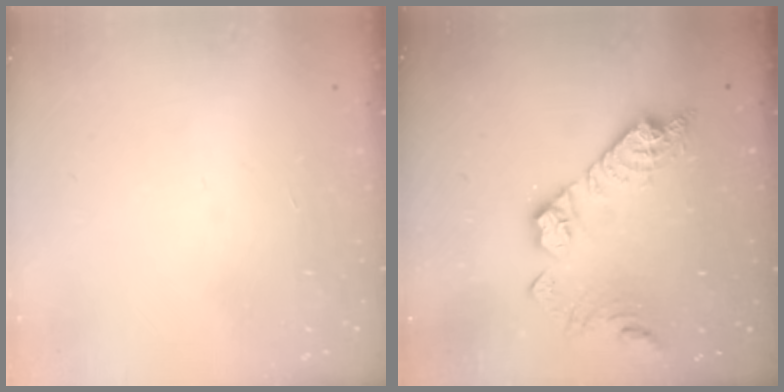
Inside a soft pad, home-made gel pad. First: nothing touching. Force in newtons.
{"total": 15.8, "press": 15.7, "slide": 1.1}